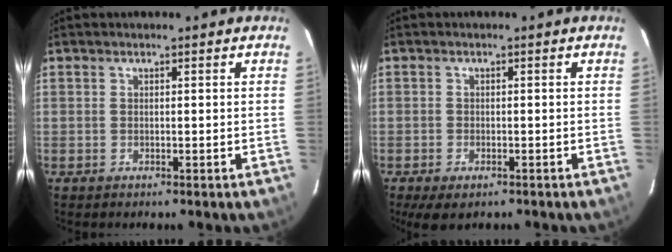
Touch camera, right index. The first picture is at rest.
{"total": 4.4, "force": [-2.8, 2.2, 2.5], "torque": [-0.055, -0.017, -0.046]}